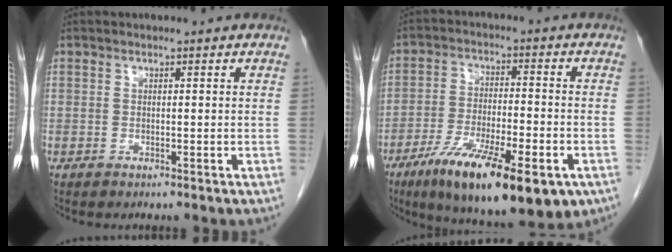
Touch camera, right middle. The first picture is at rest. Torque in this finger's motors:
{"motor_torque": [1.15, -0.99, 0.31, 0.19]}